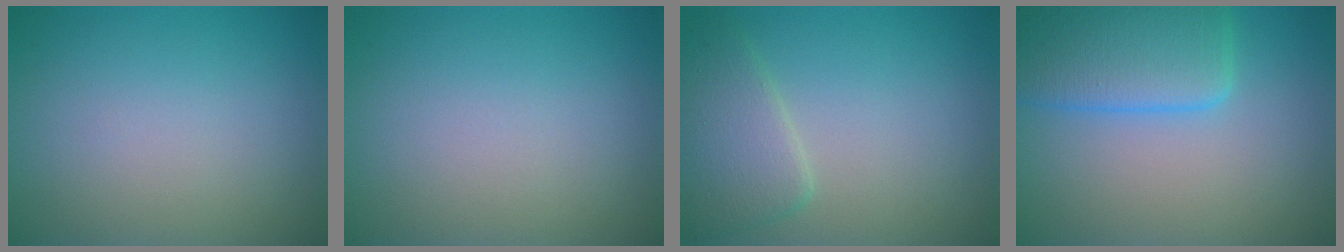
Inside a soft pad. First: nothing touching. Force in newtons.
{"total": 0.0}
{"total": 3.5, "press": 3.5, "slide": 0.1}
{"total": 6.3, "press": 6.3, "slide": 0.4}